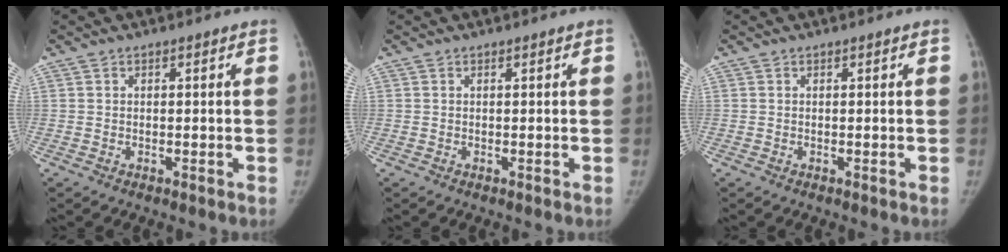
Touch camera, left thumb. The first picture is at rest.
{"total": 0.0}
{"total": 0.0}